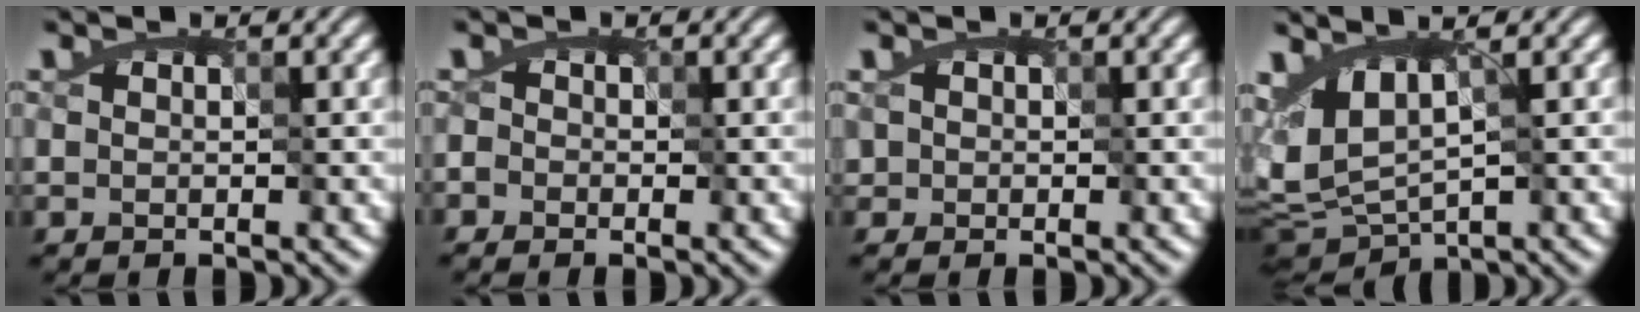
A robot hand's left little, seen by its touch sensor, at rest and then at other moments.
{"total": 1.9, "force": [0.0, 1.8, 0.8], "torque": [-0.008, 0.014, -0.010]}
{"total": 0.6, "force": [-0.2, 0.6, 0.0], "torque": [-0.004, 0.000, -0.002]}
{"total": 4.4, "force": [0.2, 2.3, 3.8], "torque": [-0.071, -0.006, 0.003]}